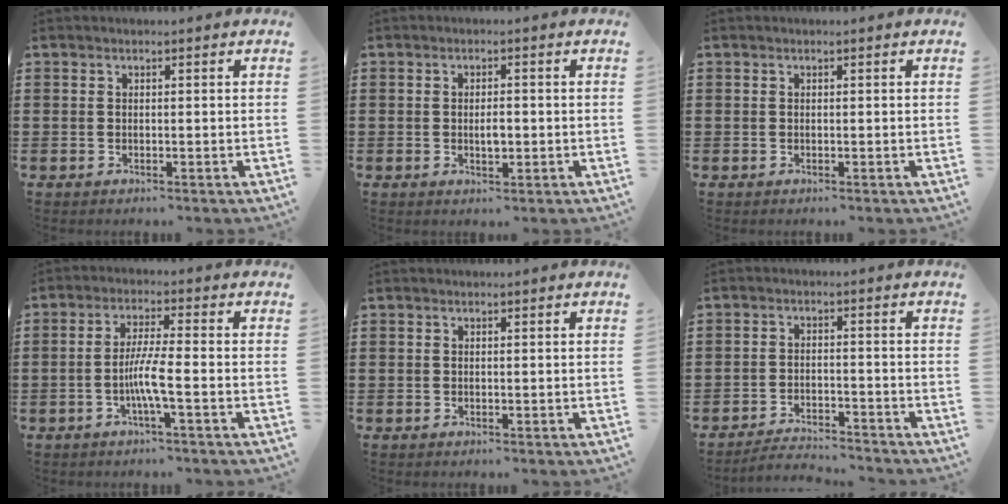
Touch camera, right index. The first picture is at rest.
{"total": 2.3, "force": [-0.1, 0.8, 2.1], "torque": [-0.040, 0.001, -0.002]}
{"total": 0.0}
{"total": 5.4, "force": [-1.7, 0.2, 5.2], "torque": [-0.103, -0.007, -0.036]}
{"total": 0.0}
{"total": 3.2, "force": [-3.2, 0.2, 0.2], "torque": [-0.010, 0.000, -0.069]}